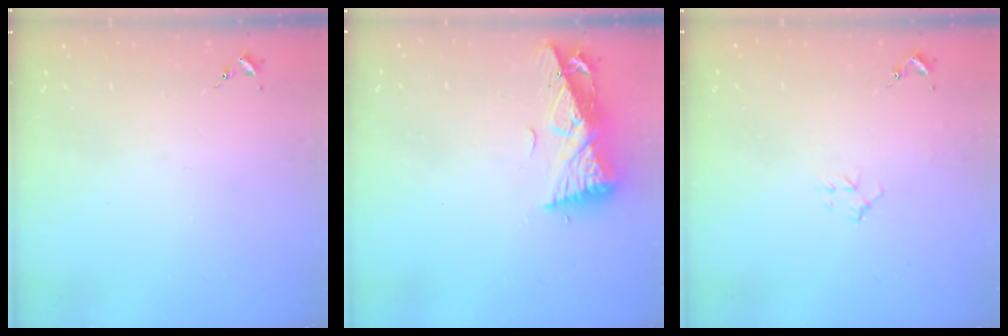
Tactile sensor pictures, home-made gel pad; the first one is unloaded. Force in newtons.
{"total": 11.0, "press": 10.9, "slide": 1.3}
{"total": 5.5, "press": 5.5, "slide": 0.7}